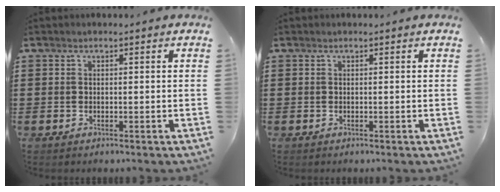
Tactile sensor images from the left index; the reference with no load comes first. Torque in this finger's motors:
{"motor_torque": [-0.03, 0.03, 0.00, -0.01]}